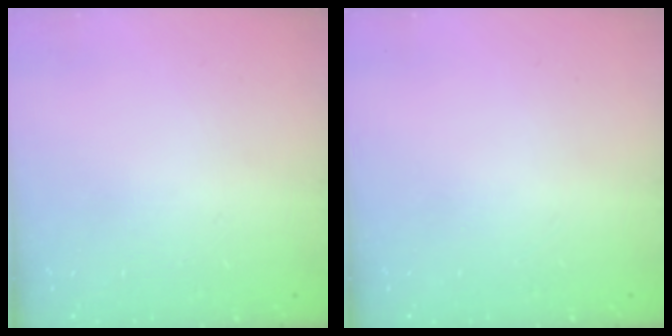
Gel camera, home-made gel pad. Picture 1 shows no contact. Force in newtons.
{"total": 0.0}